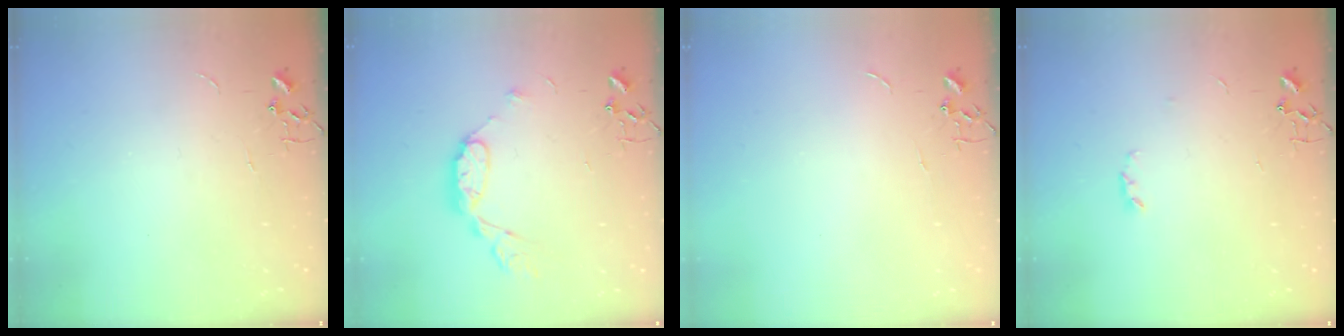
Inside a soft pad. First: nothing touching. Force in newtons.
{"total": 9.2, "press": 9.2, "slide": 0.2}
{"total": 0.0}
{"total": 2.9, "press": 2.8, "slide": 0.5}